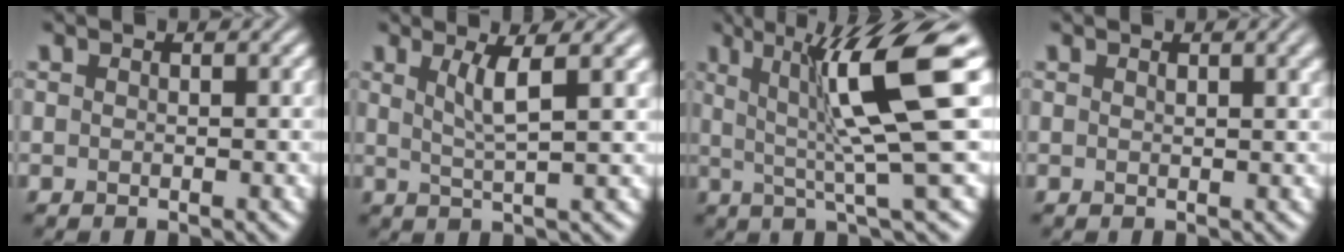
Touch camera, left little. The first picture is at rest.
{"total": 4.3, "force": [1.6, 0.8, 3.8], "torque": [-0.066, 0.002, 0.029]}
{"total": 10.5, "force": [2.4, 1.6, 10.1], "torque": [-0.146, 0.003, 0.040]}
{"total": 2.2, "force": [1.1, 0.7, 1.7], "torque": [-0.016, 0.002, 0.017]}